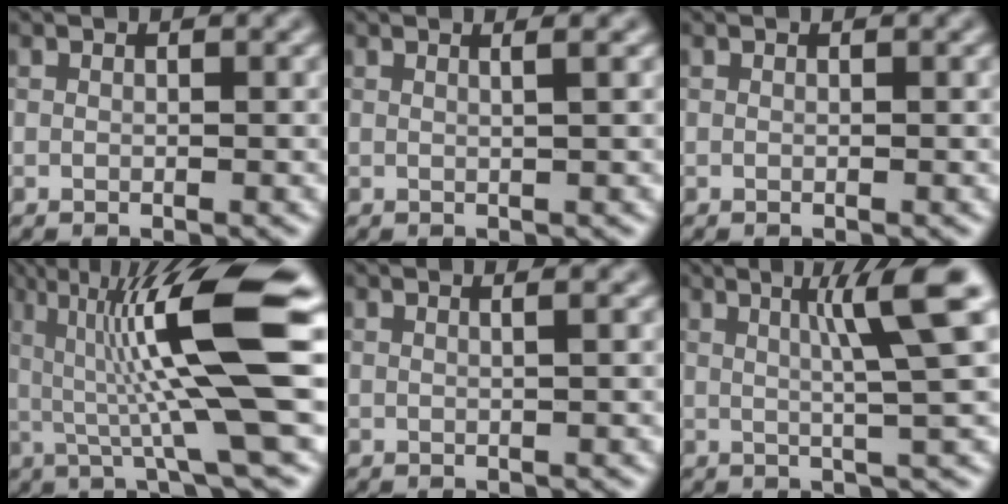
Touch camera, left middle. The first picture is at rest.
{"total": 1.8, "force": [0.7, 0.8, 1.5], "torque": [-0.020, 0.006, -0.006]}
{"total": 0.0}
{"total": 11.9, "force": [1.5, 1.6, 11.7], "torque": [-0.184, 0.017, 0.024]}
{"total": 1.5, "force": [0.5, 0.7, 1.2], "torque": [-0.014, 0.005, -0.008]}
{"total": 6.4, "force": [2.0, 0.8, 6.1], "torque": [-0.085, 0.015, 0.031]}